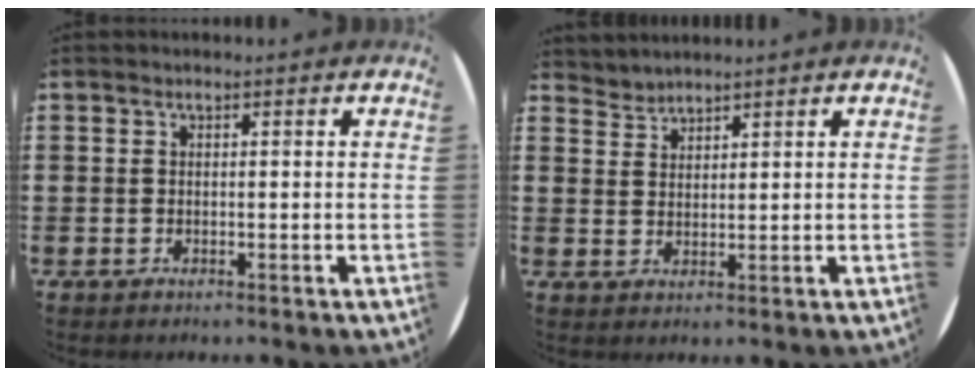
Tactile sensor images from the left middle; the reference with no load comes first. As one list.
[{"total": 2.2, "force": [2.1, 0.0, -0.7], "torque": [0.009, -0.004, 0.041]}]